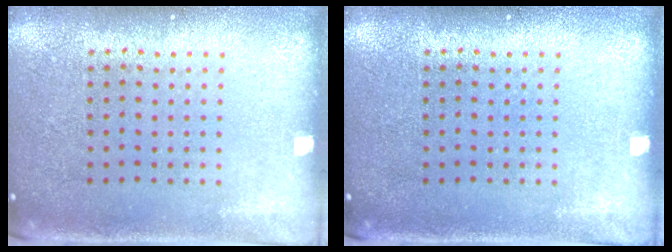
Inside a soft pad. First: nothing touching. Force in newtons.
{"total": 0.0}